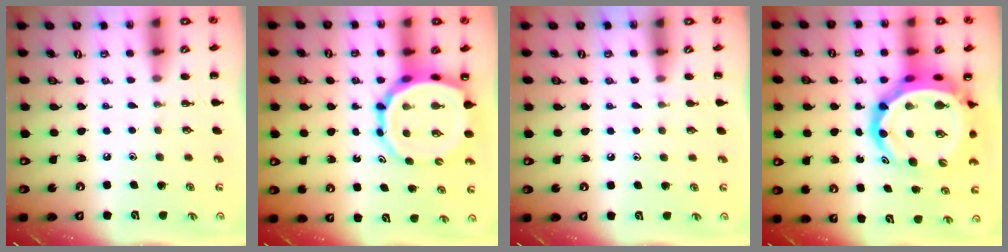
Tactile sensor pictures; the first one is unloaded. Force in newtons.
{"total": 14.5, "press": 13.8, "slide": 4.4}
{"total": 3.3, "press": 3.1, "slide": 1.2}
{"total": 14.7, "press": 14.1, "slide": 4.0}